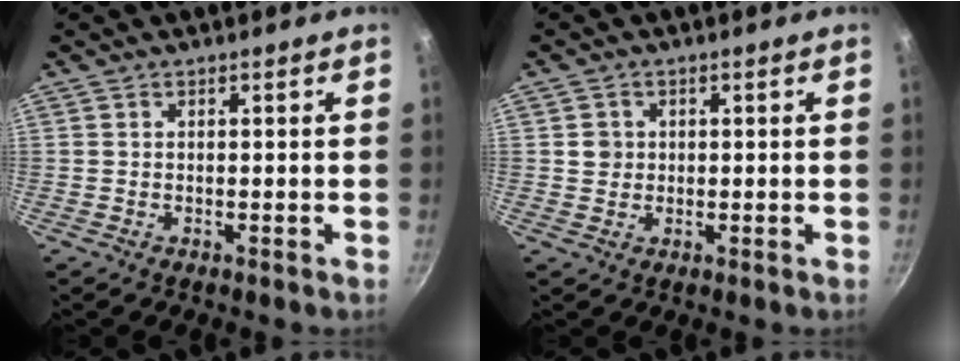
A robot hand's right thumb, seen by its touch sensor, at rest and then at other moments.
{"total": 2.5, "force": [0.4, 2.3, 0.7], "torque": [-0.001, 0.006, 0.005]}